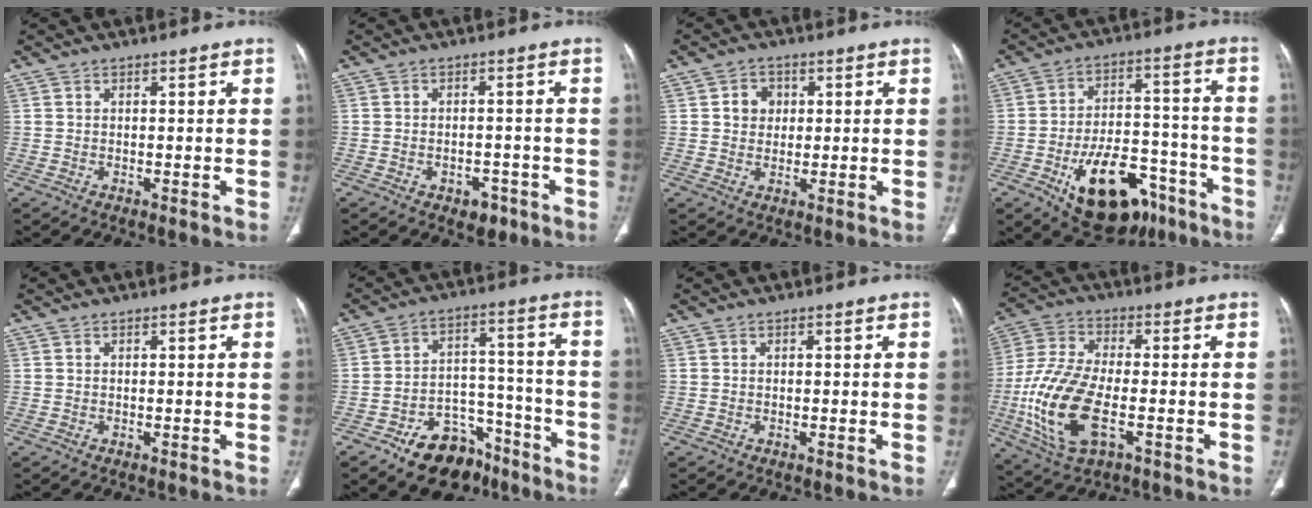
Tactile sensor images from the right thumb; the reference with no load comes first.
{"total": 4.2, "force": [-2.3, 2.8, 2.1], "torque": [-0.015, 0.016, -0.022]}
{"total": 4.2, "force": [0.9, 3.7, 1.8], "torque": [-0.006, 0.002, 0.013]}
{"total": 20.5, "force": [-11.2, 11.0, 13.2], "torque": [-0.177, 0.071, -0.160]}
{"total": 0.0}
{"total": 14.7, "force": [-9.8, 8.9, 6.5], "torque": [-0.052, 0.088, -0.145]}
{"total": 0.0}
{"total": 17.0, "force": [-4.3, 7.8, 14.4], "torque": [-0.318, 0.010, -0.075]}